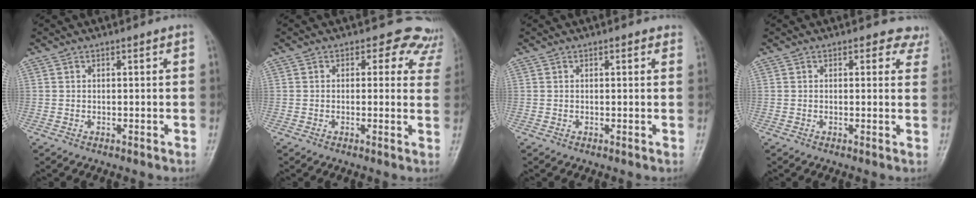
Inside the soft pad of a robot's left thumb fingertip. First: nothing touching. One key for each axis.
{"total": 7.6, "fx": 5.4, "fy": 4.9, "fz": 2.0, "tx": 0.026, "ty": -0.015, "tz": 0.031}
{"total": 1.0, "fx": 0.6, "fy": 0.5, "fz": 0.6, "tx": -0.005, "ty": -0.001, "tz": 0.003}
{"total": 3.8, "fx": 3.0, "fy": 2.2, "fz": 0.7, "tx": 0.025, "ty": -0.014, "tz": 0.013}